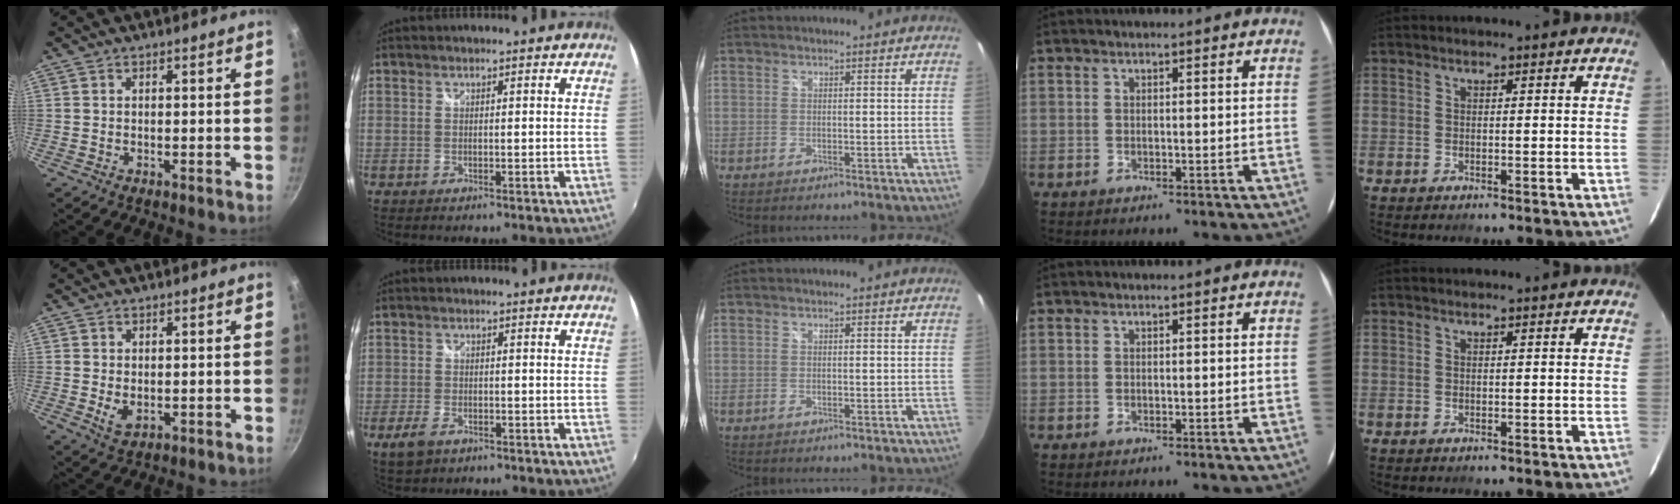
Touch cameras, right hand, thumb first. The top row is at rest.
{"thumb": {"total": 3.3, "force": [-0.1, 2.3, 2.4], "torque": [-0.044, -0.009, 0.005]}, "index": {"total": 4.6, "force": [-2.8, 2.6, 2.7], "torque": [-0.070, -0.010, -0.049]}}